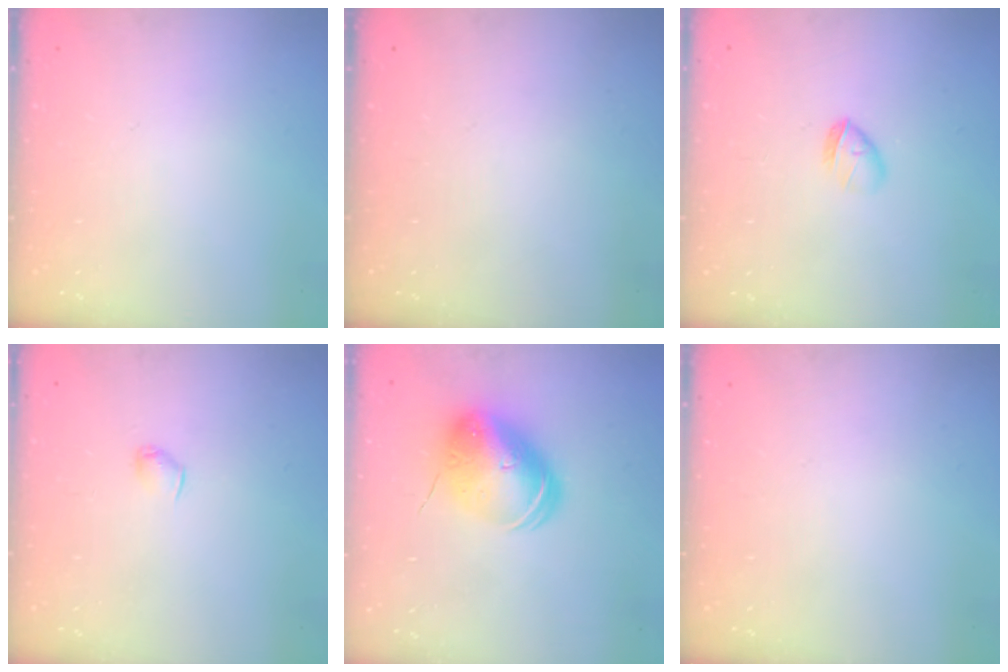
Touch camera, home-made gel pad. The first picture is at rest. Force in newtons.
{"total": 0.0}
{"total": 4.0, "press": 3.8, "slide": 1.0}
{"total": 3.9, "press": 3.9, "slide": 0.5}
{"total": 12.5, "press": 12.3, "slide": 2.2}
{"total": 0.0}